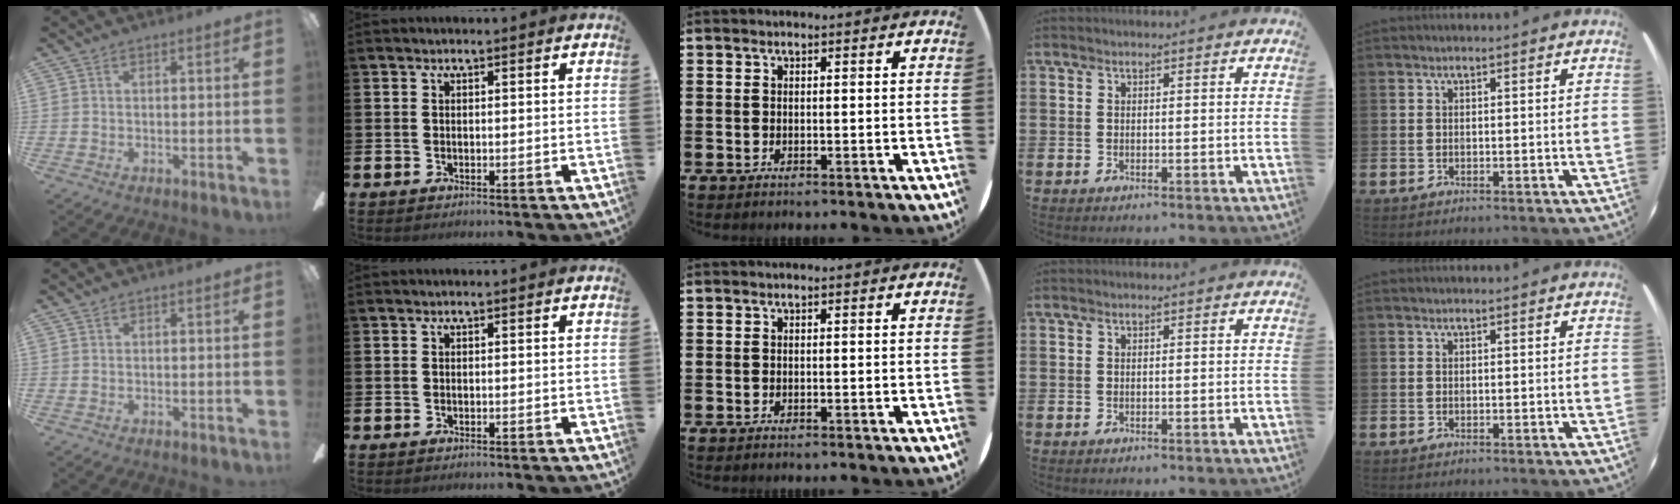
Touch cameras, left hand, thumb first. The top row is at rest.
{}